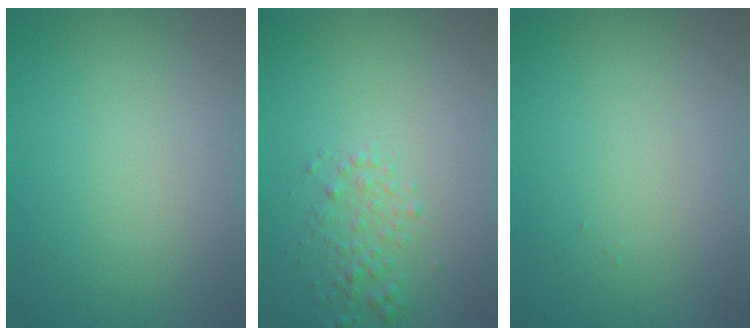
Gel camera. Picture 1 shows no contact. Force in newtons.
{"total": 1.9, "press": 1.9, "slide": 0.1}
{"total": 0.0}